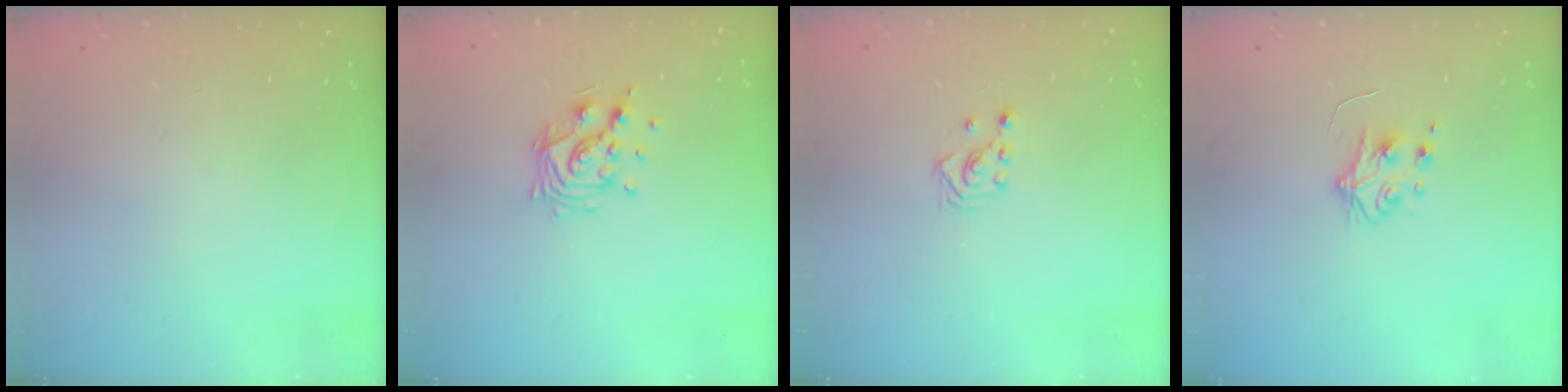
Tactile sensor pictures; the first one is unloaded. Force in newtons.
{"total": 10.9, "press": 10.8, "slide": 0.9}
{"total": 2.9, "press": 2.7, "slide": 1.0}
{"total": 4.9, "press": 4.8, "slide": 0.5}